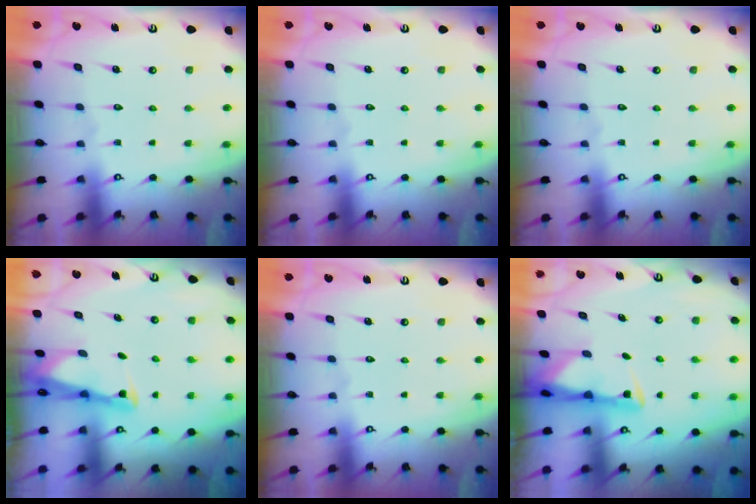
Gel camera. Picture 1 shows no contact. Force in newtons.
{"total": 0.0}
{"total": 0.0}
{"total": 2.5, "press": 2.5, "slide": 0.2}
{"total": 0.0}
{"total": 2.9, "press": 2.8, "slide": 0.6}